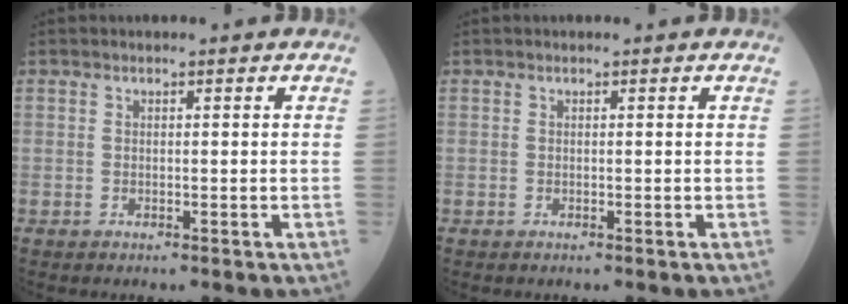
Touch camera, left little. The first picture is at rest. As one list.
[{"total": 0.0}]